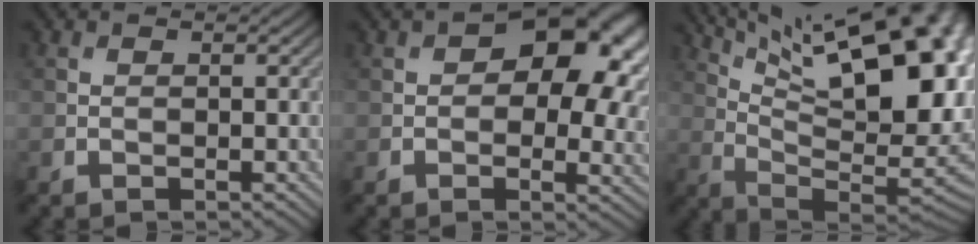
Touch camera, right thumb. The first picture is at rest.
{"total": 12.7, "force": [3.3, 7.5, 9.7], "torque": [-0.126, 0.001, 0.044]}
{"total": 22.1, "force": [9.6, 8.0, 18.2], "torque": [-0.257, 0.040, 0.169]}